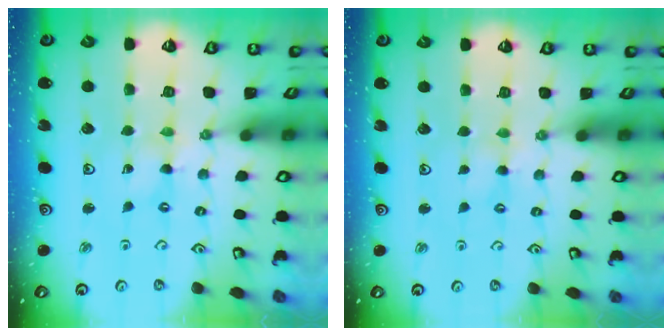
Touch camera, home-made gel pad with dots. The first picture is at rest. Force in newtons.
{"total": 2.2, "press": 2.2, "slide": 0.3}